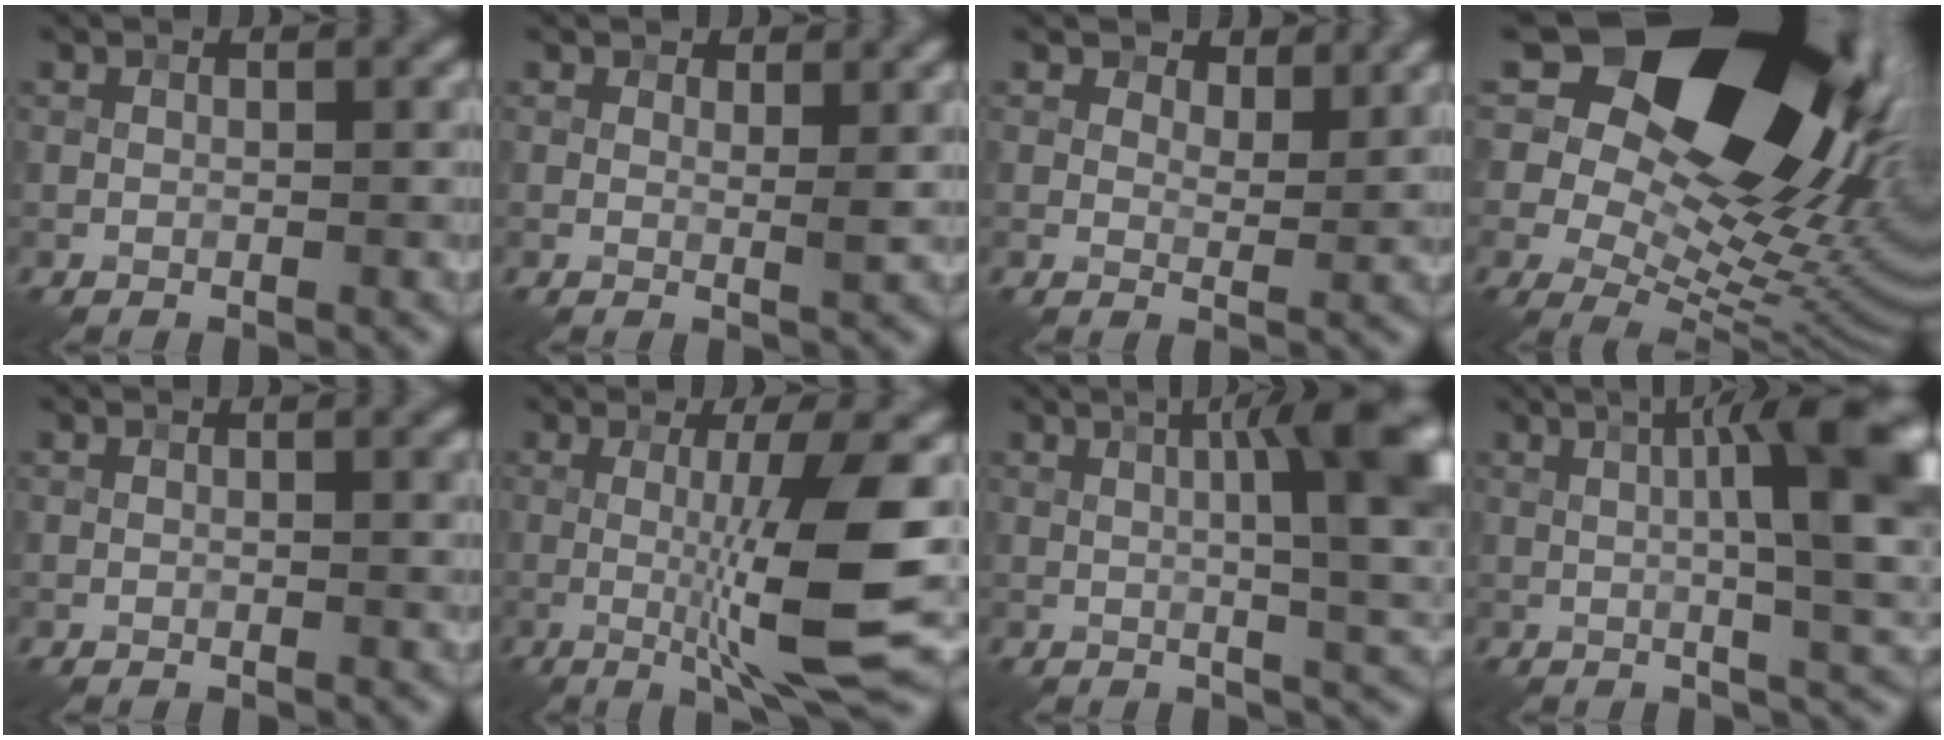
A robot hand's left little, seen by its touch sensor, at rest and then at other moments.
{"total": 1.3, "force": [0.9, 0.6, 0.7], "torque": [-0.009, -0.004, 0.013]}
{"total": 3.7, "force": [2.9, 1.9, 1.5], "torque": [-0.026, -0.012, 0.043]}
{"total": 22.5, "force": [10.6, 13.3, 14.8], "torque": [-0.263, 0.060, 0.189]}
{"total": 0.5, "force": [0.1, 0.1, 0.5], "torque": [-0.006, 0.001, 0.001]}
{"total": 9.0, "force": [-0.8, 1.2, 8.9], "torque": [-0.133, -0.013, -0.007]}
{"total": 9.7, "force": [1.9, 2.1, 9.2], "torque": [-0.110, 0.021, 0.026]}
{"total": 10.7, "force": [1.9, 2.1, 10.3], "torque": [-0.133, 0.018, 0.027]}